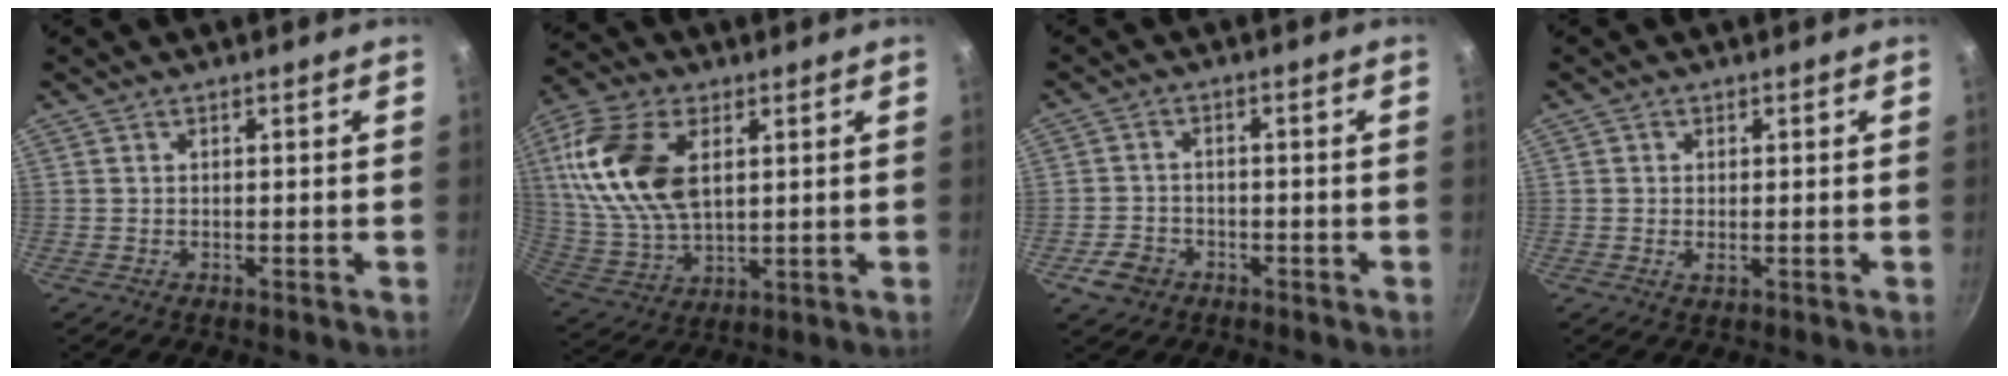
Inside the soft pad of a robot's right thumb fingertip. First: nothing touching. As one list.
[{"total": 18.0, "force": [4.8, 10.6, 13.7], "torque": [-0.260, -0.013, 0.098]}, {"total": 5.0, "force": [-2.6, 3.8, 1.9], "torque": [-0.033, 0.026, -0.041]}, {"total": 1.5, "force": [0.0, 1.1, 1.1], "torque": [-0.020, 0.000, -0.002]}]